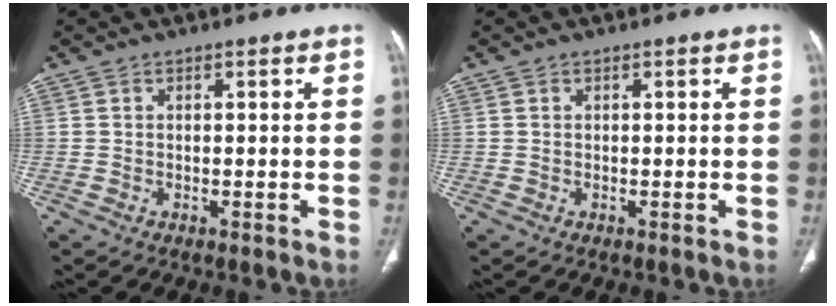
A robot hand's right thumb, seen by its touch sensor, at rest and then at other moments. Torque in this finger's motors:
{"motor_torque": [-0.42, 0.06, -0.37, 0.17, -0.03]}